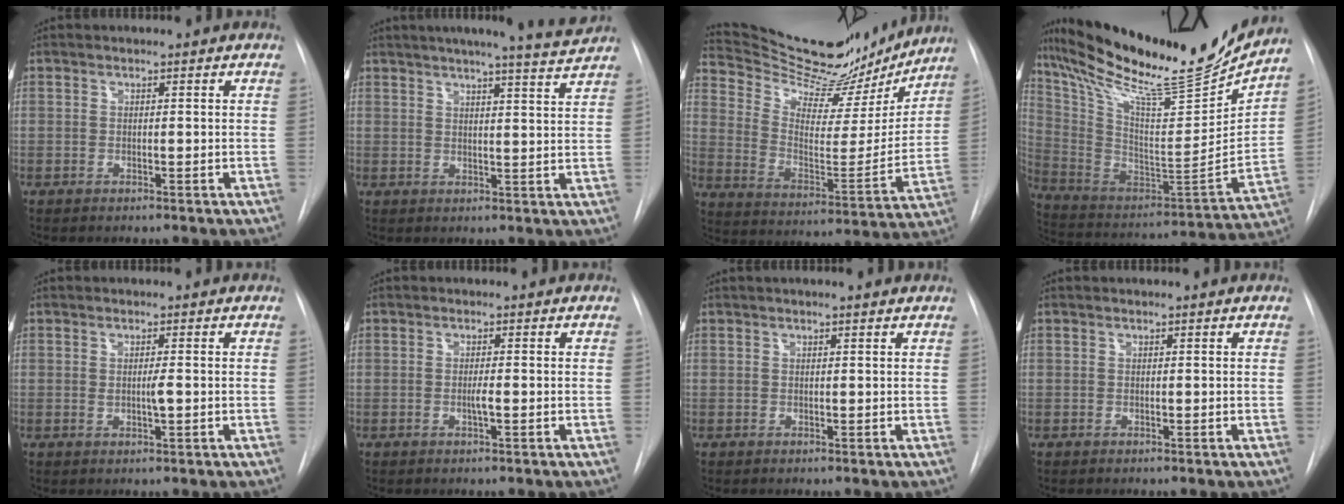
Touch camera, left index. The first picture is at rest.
{"total": 10.1, "force": [9.2, -1.4, 3.9], "torque": [-0.061, -0.030, 0.107]}
{"total": 22.9, "force": [21.1, 5.2, 7.0], "torque": [-0.112, -0.037, 0.308]}
{"total": 28.0, "force": [24.0, 2.6, 14.3], "torque": [-0.257, -0.056, 0.377]}
{"total": 1.3, "force": [-0.3, 0.0, 1.3], "torque": [-0.027, -0.008, -0.005]}
{"total": 1.1, "force": [-0.6, -0.1, 1.0], "torque": [-0.020, -0.007, -0.012]}
{"total": 3.1, "force": [2.8, -0.1, 1.2], "torque": [-0.016, 0.011, 0.027]}
{"total": 0.0}